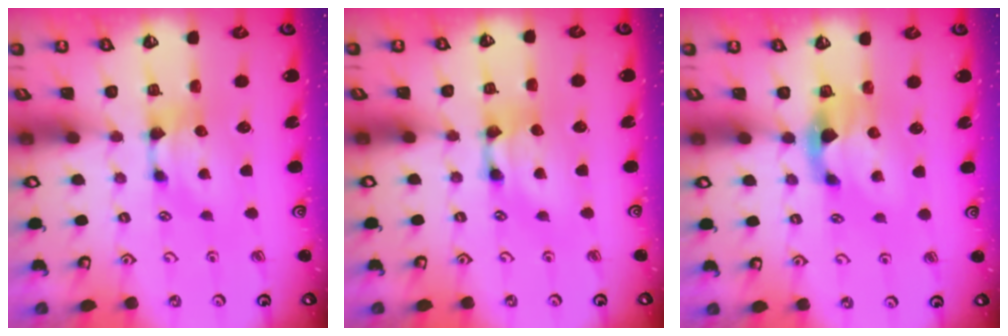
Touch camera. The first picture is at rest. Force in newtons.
{"total": 2.2, "press": 2.2, "slide": 0.1}
{"total": 2.2, "press": 1.9, "slide": 1.2}